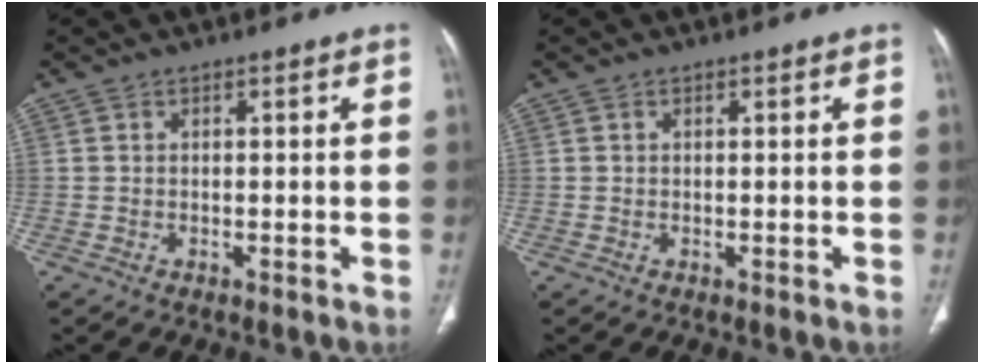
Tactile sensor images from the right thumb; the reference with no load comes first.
{"total": 0.0}